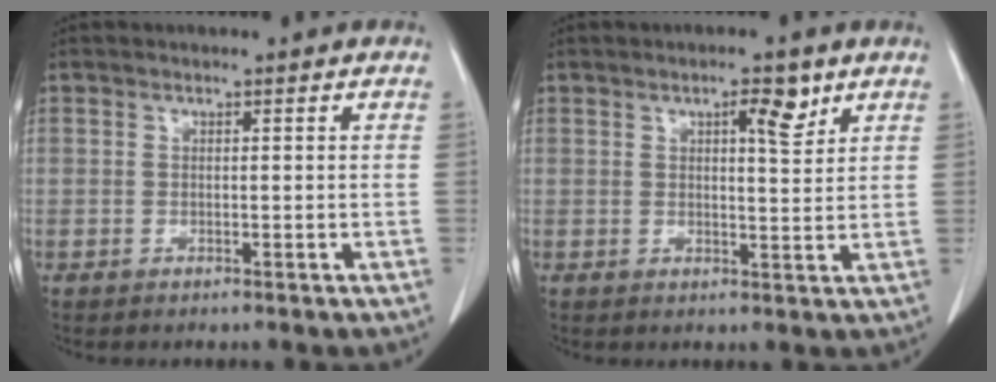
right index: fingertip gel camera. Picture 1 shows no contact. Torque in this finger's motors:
{"motor_torque": [0.26, 0.02, 0.04, 0.04]}